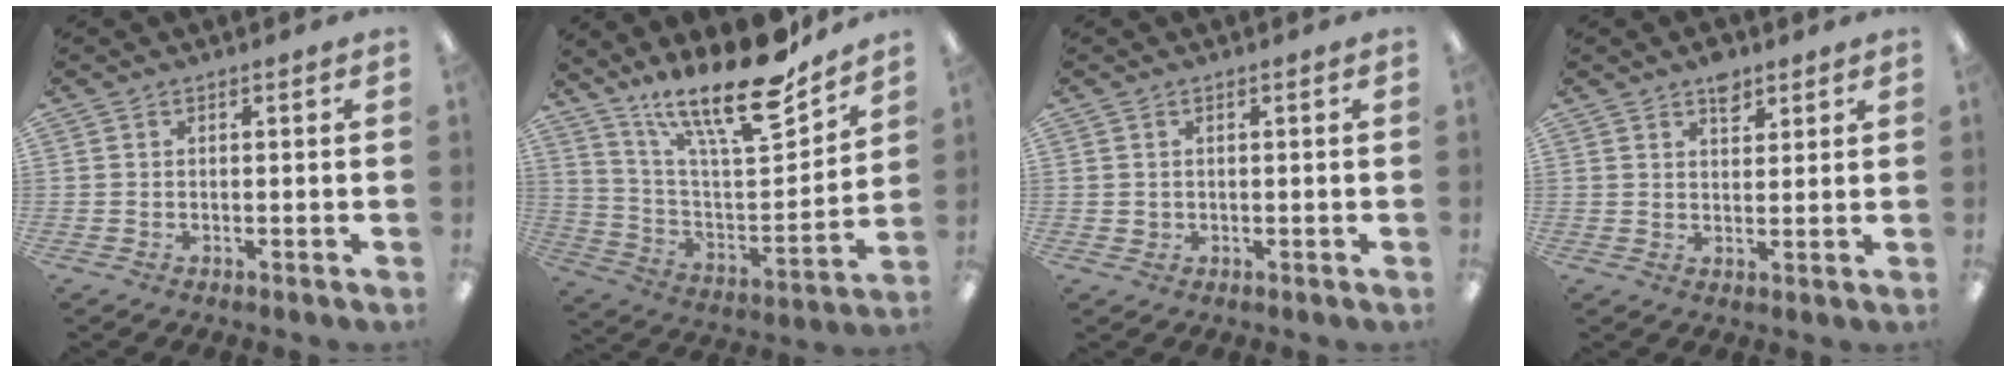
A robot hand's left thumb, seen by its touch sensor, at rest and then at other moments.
{"total": 22.4, "force": [16.7, 6.0, 13.7], "torque": [-0.230, -0.117, 0.281]}
{"total": 1.1, "force": [0.4, 1.0, 0.2], "torque": [-0.004, 0.005, 0.007]}
{"total": 4.8, "force": [3.3, 2.7, 2.3], "torque": [-0.011, -0.018, 0.052]}